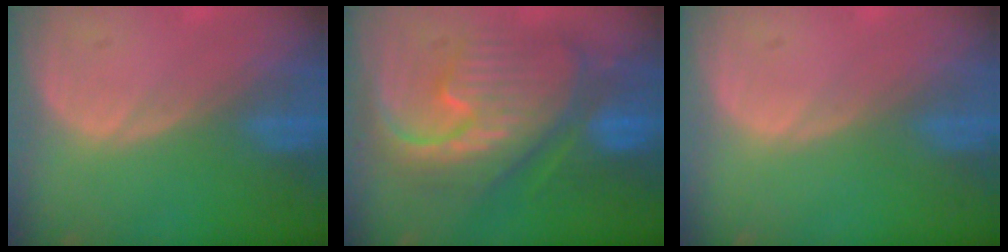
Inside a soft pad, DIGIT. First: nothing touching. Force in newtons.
{"total": 12.4, "press": 12.3, "slide": 1.4}
{"total": 0.0}